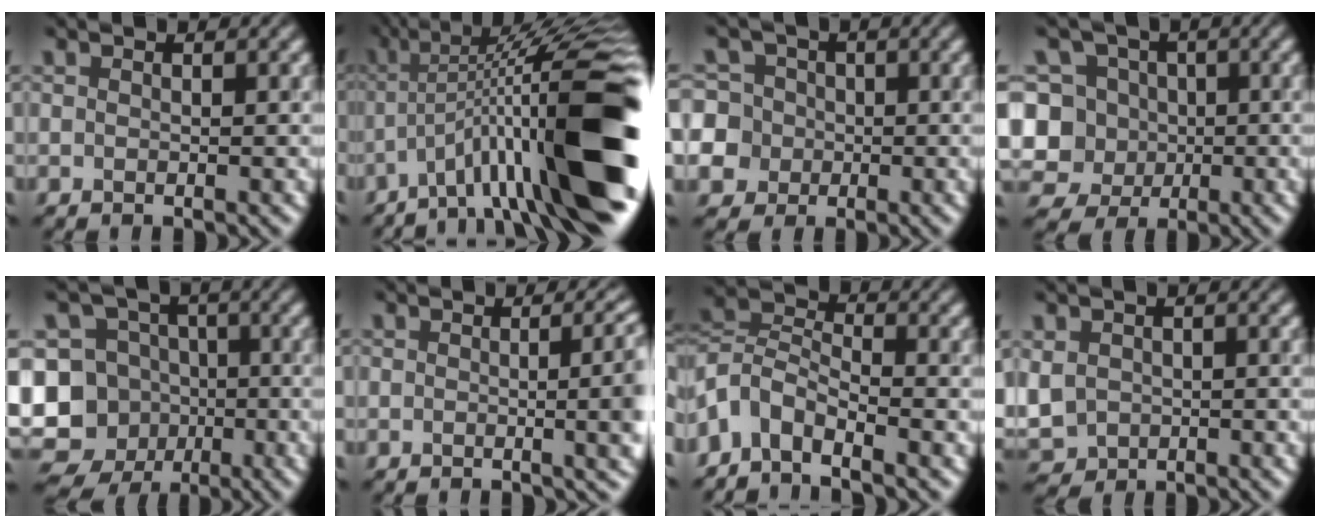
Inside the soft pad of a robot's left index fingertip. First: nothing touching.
{"total": 14.8, "force": [-4.2, 2.5, 13.9], "torque": [-0.210, 0.027, -0.061]}
{"total": 8.9, "force": [-1.4, 8.5, 2.5], "torque": [-0.065, 0.017, -0.048]}
{"total": 11.1, "force": [-1.6, 10.3, 3.6], "torque": [-0.102, 0.024, -0.049]}
{"total": 12.3, "force": [-4.4, 10.9, 3.6], "torque": [-0.074, -0.007, -0.077]}
{"total": 6.2, "force": [-0.4, 2.7, 5.5], "torque": [-0.041, -0.003, -0.002]}
{"total": 4.0, "force": [-2.7, 1.8, 2.2], "torque": [-0.042, 0.007, -0.069]}
{"total": 3.6, "force": [-0.4, 3.1, 1.7], "torque": [-0.042, -0.005, -0.004]}